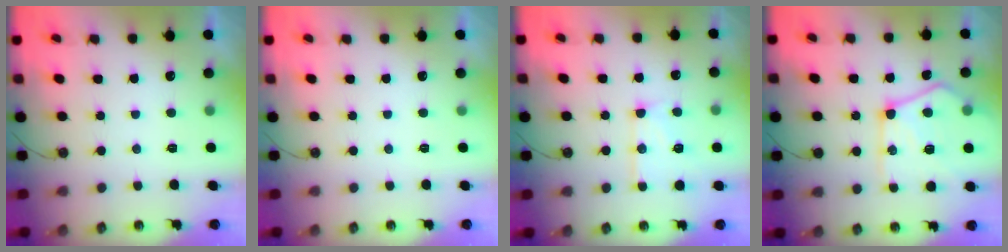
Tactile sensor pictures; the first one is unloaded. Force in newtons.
{"total": 0.0}
{"total": 10.1, "press": 10.1, "slide": 0.7}
{"total": 18.8, "press": 18.7, "slide": 1.8}